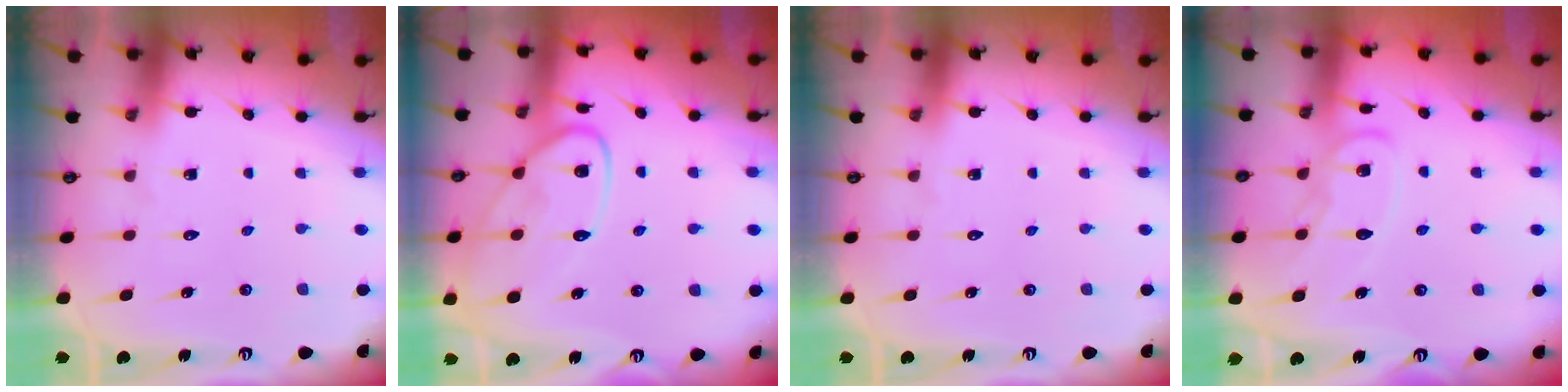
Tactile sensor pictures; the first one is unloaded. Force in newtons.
{"total": 12.9, "press": 12.9, "slide": 1.0}
{"total": 0.0}
{"total": 9.6, "press": 9.6, "slide": 0.7}